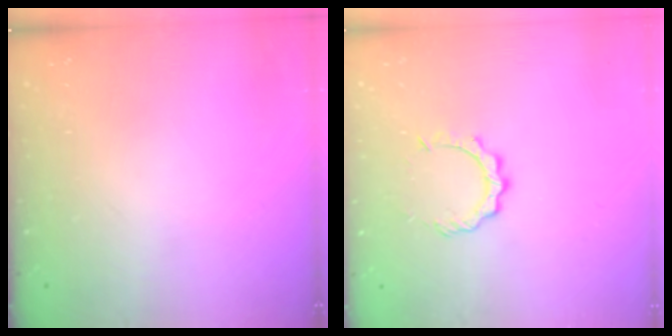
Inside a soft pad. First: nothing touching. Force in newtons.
{"total": 4.8, "press": 4.8, "slide": 0.4}